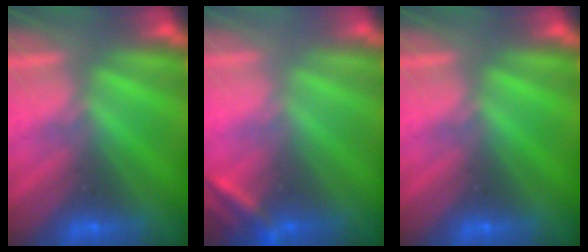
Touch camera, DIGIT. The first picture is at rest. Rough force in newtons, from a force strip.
{"total": 2.6}
{"total": 0.0}